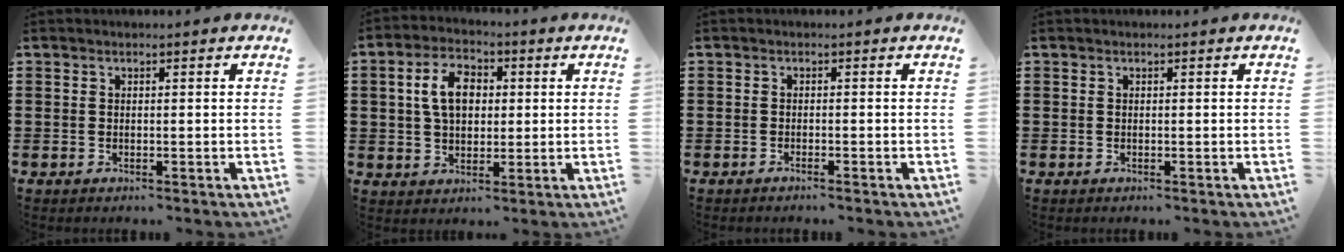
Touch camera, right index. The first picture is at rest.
{"total": 7.3, "force": [1.1, 4.5, 5.7], "torque": [-0.120, 0.013, 0.014]}
{"total": 0.8, "force": [-0.8, -0.2, 0.3], "torque": [-0.005, -0.003, -0.016]}
{"total": 0.0}